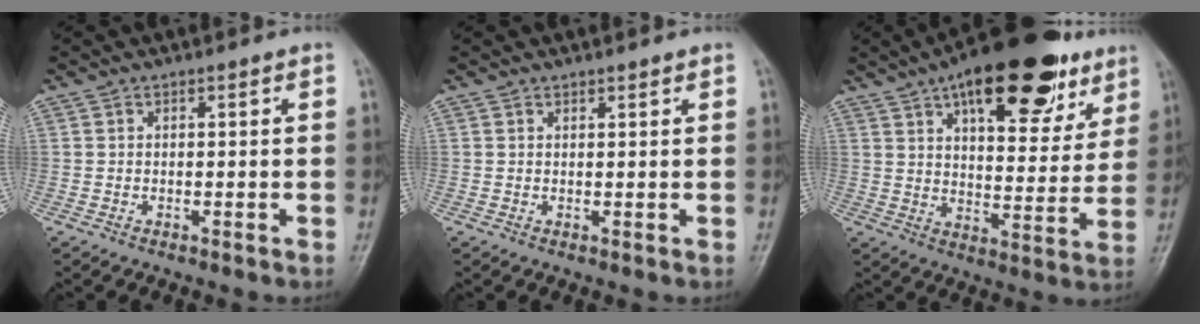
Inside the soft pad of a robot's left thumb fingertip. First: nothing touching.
{"total": 0.8, "force": [0.7, 0.2, 0.2], "torque": [-0.003, -0.005, 0.012]}
{"total": 23.7, "force": [13.6, 10.2, 16.5], "torque": [-0.203, -0.025, 0.204]}